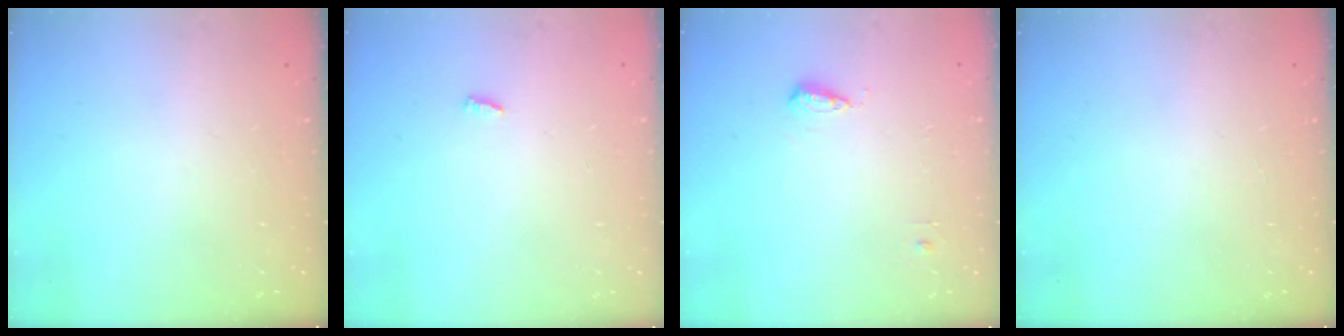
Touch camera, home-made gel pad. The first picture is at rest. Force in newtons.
{"total": 2.8, "press": 2.7, "slide": 0.3}
{"total": 5.8, "press": 5.7, "slide": 1.0}
{"total": 0.0}